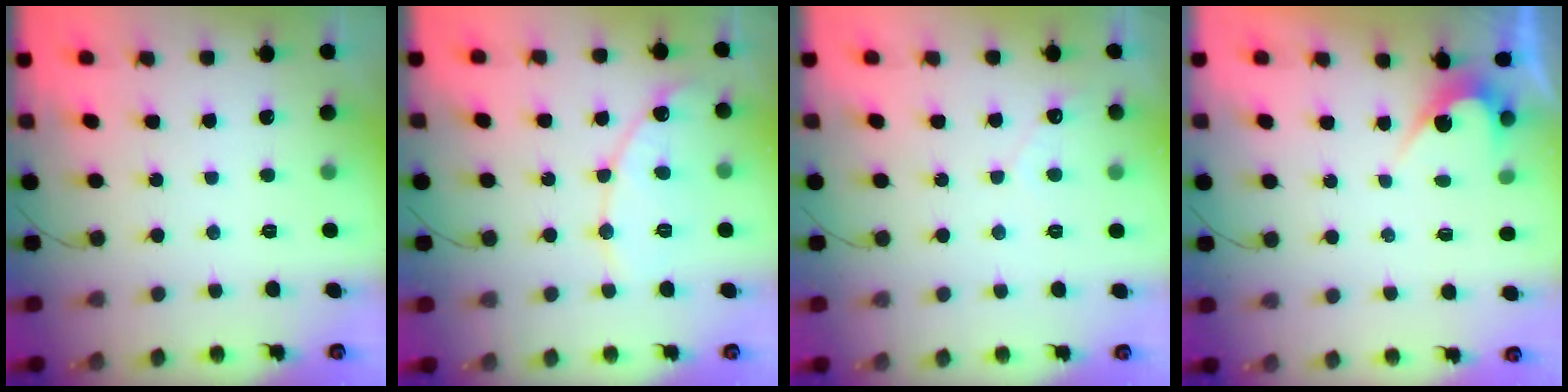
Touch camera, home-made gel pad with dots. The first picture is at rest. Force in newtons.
{"total": 10.6, "press": 10.5, "slide": 0.8}
{"total": 2.4, "press": 2.4, "slide": 0.2}
{"total": 3.3, "press": 3.3, "slide": 0.1}